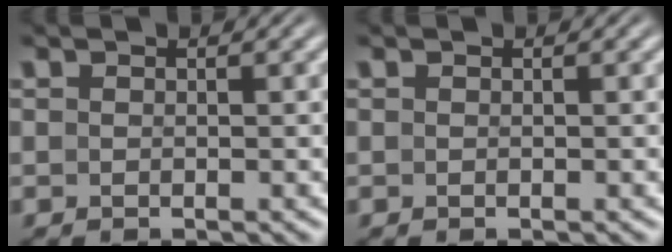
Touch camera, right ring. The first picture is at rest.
{"total": 0.0}